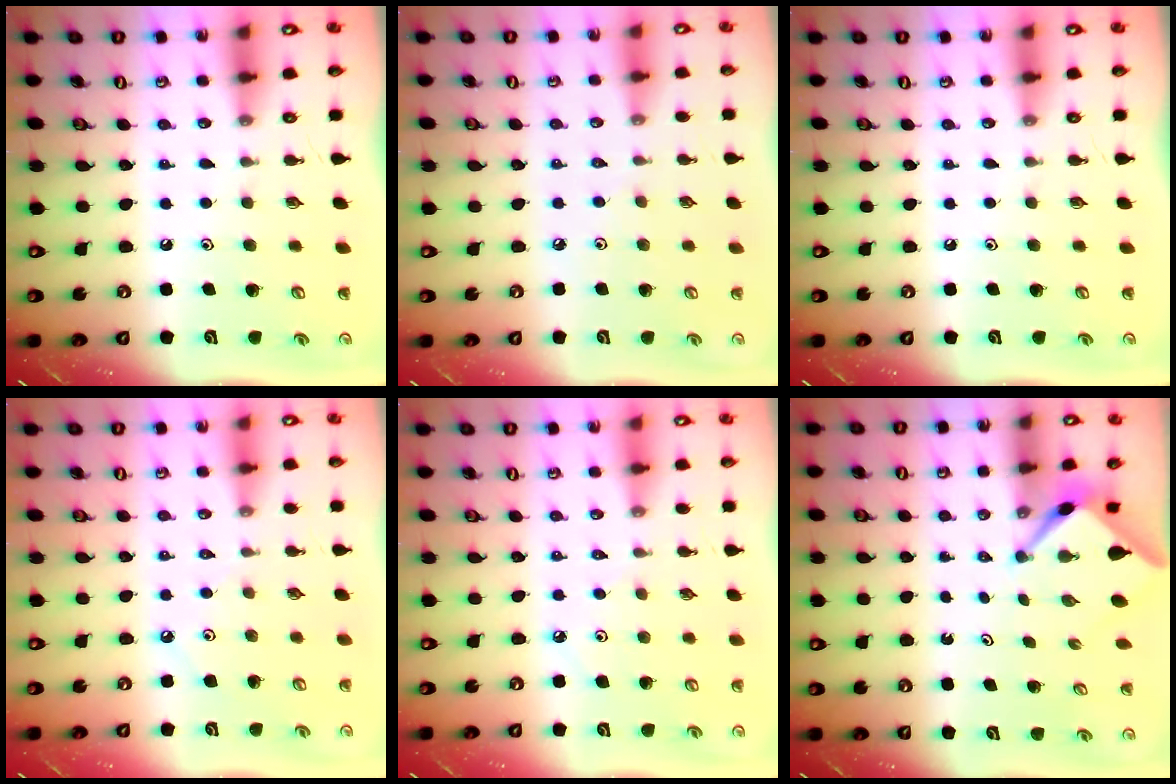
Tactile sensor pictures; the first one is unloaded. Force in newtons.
{"total": 2.2, "press": 2.2, "slide": 0.5}
{"total": 0.0}
{"total": 2.1, "press": 2.1, "slide": 0.4}
{"total": 2.6, "press": 2.5, "slide": 0.5}
{"total": 2.5, "press": 2.5, "slide": 0.3}